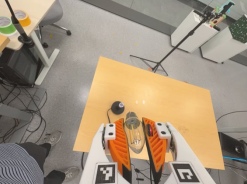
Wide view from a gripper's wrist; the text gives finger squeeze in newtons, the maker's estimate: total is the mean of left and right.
{"total": 22.2, "left": 24.8, "right": 19.6}